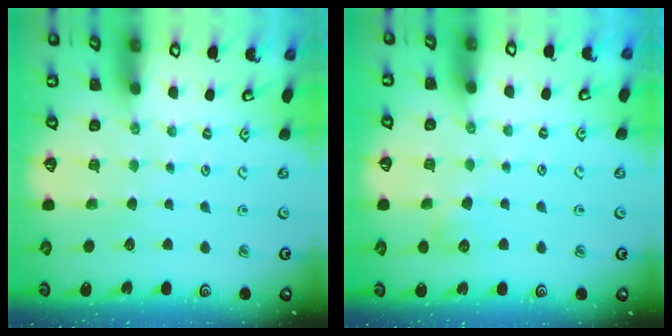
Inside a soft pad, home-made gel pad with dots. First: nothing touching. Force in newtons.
{"total": 5.3, "press": 5.2, "slide": 0.8}